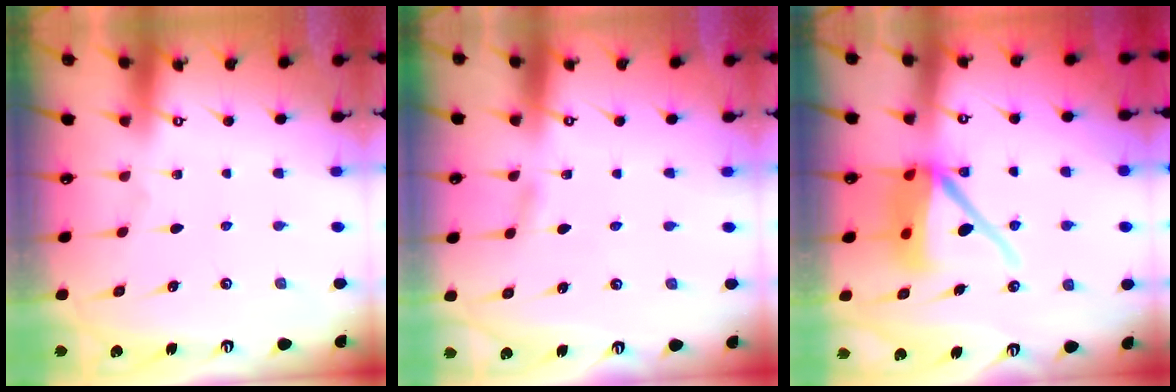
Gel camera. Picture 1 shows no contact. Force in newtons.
{"total": 2.6, "press": 2.6, "slide": 0.3}
{"total": 12.5, "press": 12.3, "slide": 1.8}